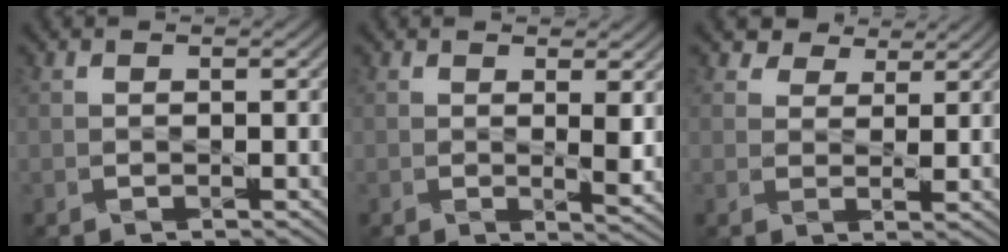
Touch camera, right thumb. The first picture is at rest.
{"total": 2.9, "force": [0.8, 0.5, 2.8], "torque": [-0.048, -0.001, 0.017]}
{"total": 4.2, "force": [3.6, 1.7, 1.2], "torque": [-0.025, 0.007, 0.064]}